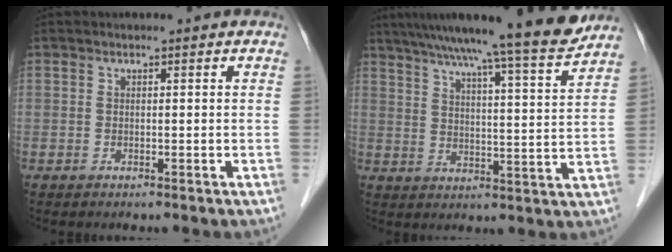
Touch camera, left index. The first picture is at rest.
{"total": 17.9, "force": [15.5, -0.9, 8.9], "torque": [-0.138, -0.012, 0.216]}